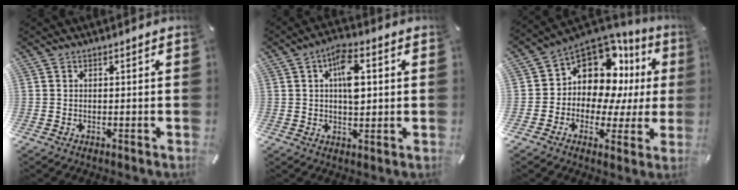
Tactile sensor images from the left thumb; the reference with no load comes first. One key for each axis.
{"total": 8.4, "fx": 1.8, "fy": 4.5, "fz": 6.9, "tx": -0.106, "ty": 0.002, "tz": 0.025}
{"total": 12.0, "fx": 5.0, "fy": 8.9, "fz": 6.3, "tx": -0.102, "ty": -0.060, "tz": 0.087}